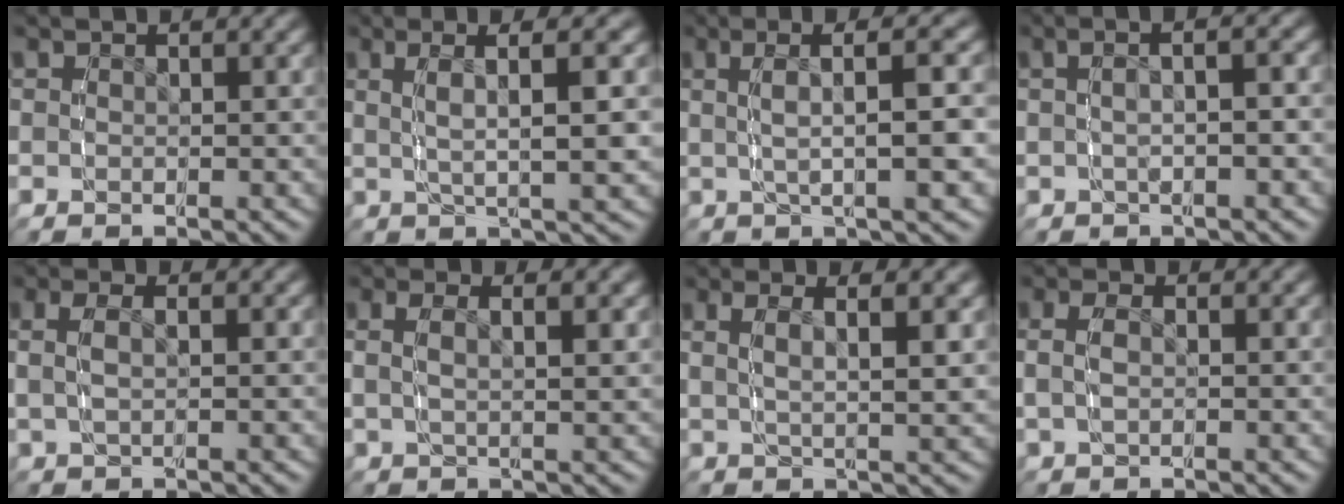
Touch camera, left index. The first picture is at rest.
{"total": 5.2, "force": [1.7, 0.5, 4.9], "torque": [-0.070, 0.014, 0.030]}
{"total": 5.1, "force": [1.3, 0.5, 4.9], "torque": [-0.073, 0.014, 0.021]}
{"total": 2.9, "force": [0.2, 0.9, 2.7], "torque": [-0.034, 0.016, -0.003]}
{"total": 2.4, "force": [0.5, 1.2, 2.0], "torque": [-0.045, 0.004, 0.009]}
{"total": 2.7, "force": [0.9, 1.0, 2.4], "torque": [-0.050, 0.002, 0.016]}
{"total": 3.9, "force": [1.6, 1.1, 3.4], "torque": [-0.059, 0.003, 0.027]}
{"total": 1.9, "force": [0.2, 1.1, 1.5], "torque": [-0.040, 0.001, 0.004]}